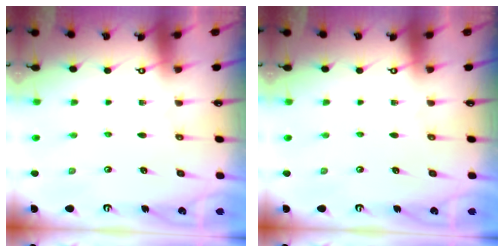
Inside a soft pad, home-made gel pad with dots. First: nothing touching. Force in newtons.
{"total": 0.0}